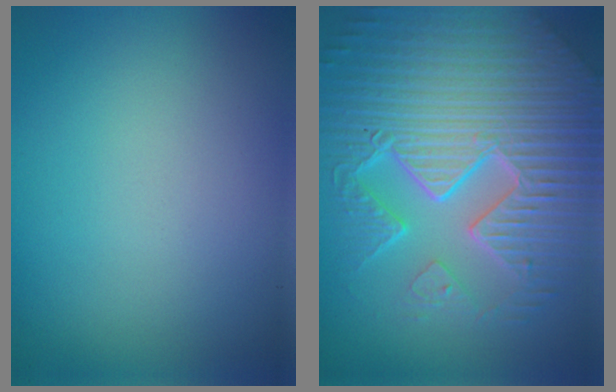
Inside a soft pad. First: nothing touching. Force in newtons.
{"total": 11.2, "press": 7.2, "slide": 8.6}